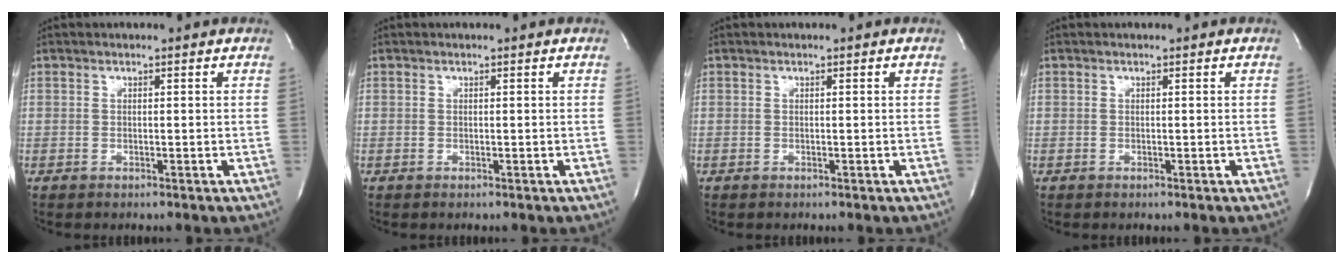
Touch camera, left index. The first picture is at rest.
{"total": 0.0}
{"total": 0.0}
{"total": 0.0}